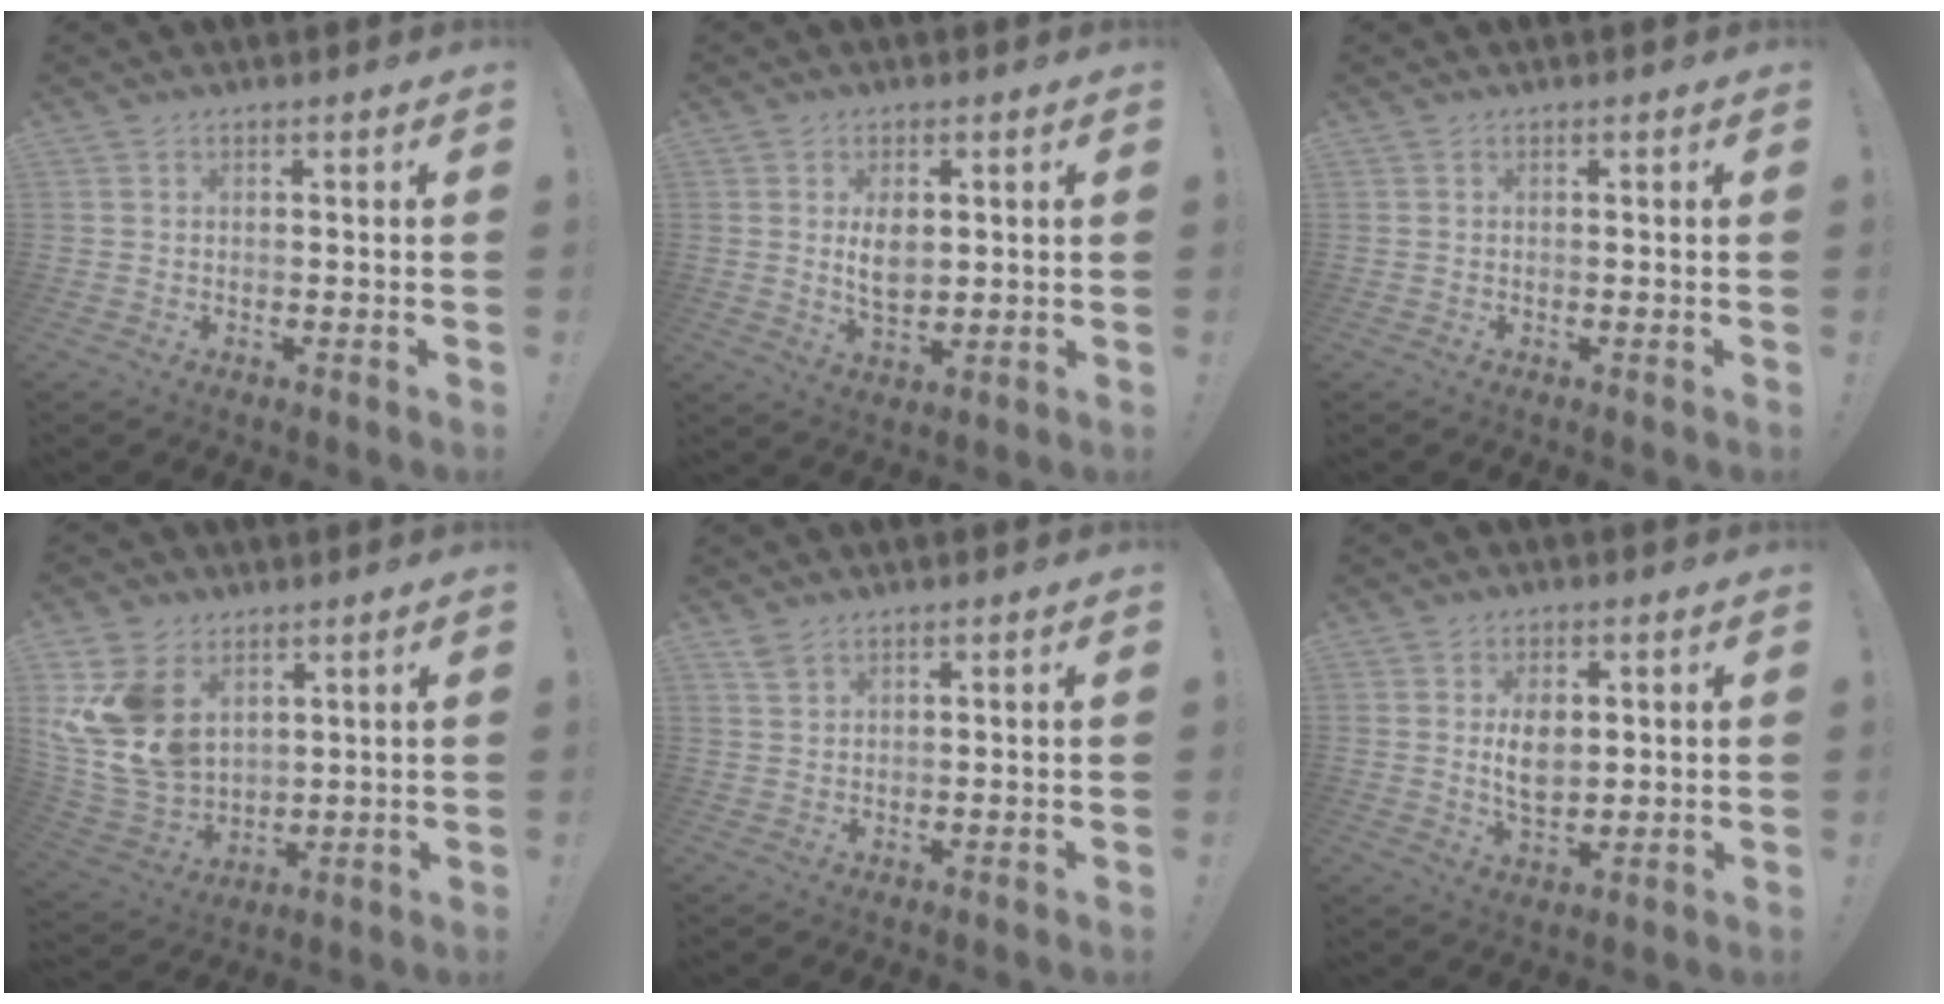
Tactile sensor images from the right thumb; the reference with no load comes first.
{"total": 6.2, "force": [1.2, 3.6, 4.9], "torque": [-0.071, -0.008, 0.018]}
{"total": 0.0}
{"total": 15.7, "force": [5.7, 11.7, 8.8], "torque": [-0.183, -0.032, 0.114]}
{"total": 2.7, "force": [2.1, 1.1, 1.4], "torque": [-0.022, -0.009, 0.039]}
{"total": 7.2, "force": [1.2, 4.4, 5.6], "torque": [-0.092, -0.007, 0.017]}